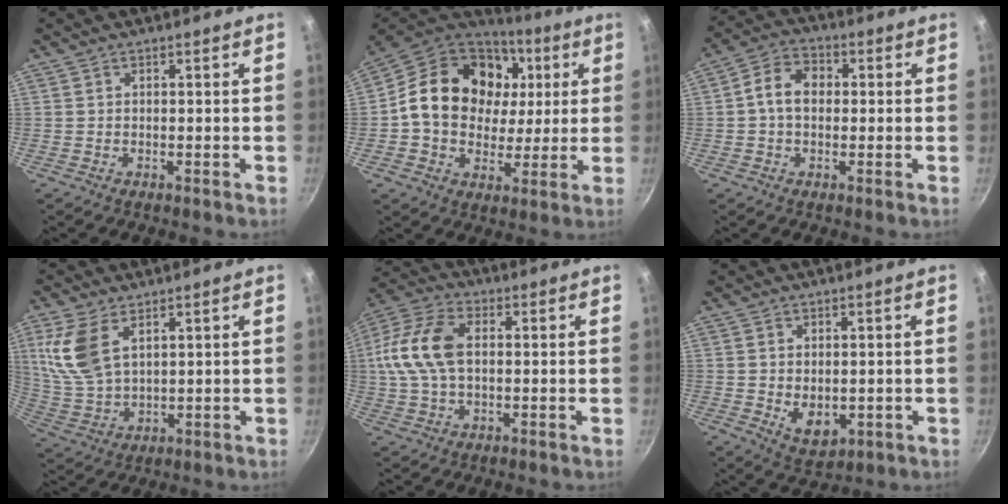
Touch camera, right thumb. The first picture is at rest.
{"total": 22.2, "force": [4.4, 17.5, 12.9], "torque": [-0.206, 0.016, 0.070]}
{"total": 7.3, "force": [0.4, 5.4, 4.9], "torque": [-0.067, 0.019, -0.008]}
{"total": 10.8, "force": [4.6, 5.8, 7.8], "torque": [-0.159, -0.019, 0.102]}
{"total": 13.8, "force": [1.2, 8.3, 10.9], "torque": [-0.212, 0.024, 0.008]}
{"total": 6.2, "force": [-0.3, 4.2, 4.6], "torque": [-0.064, -0.015, 0.007]}